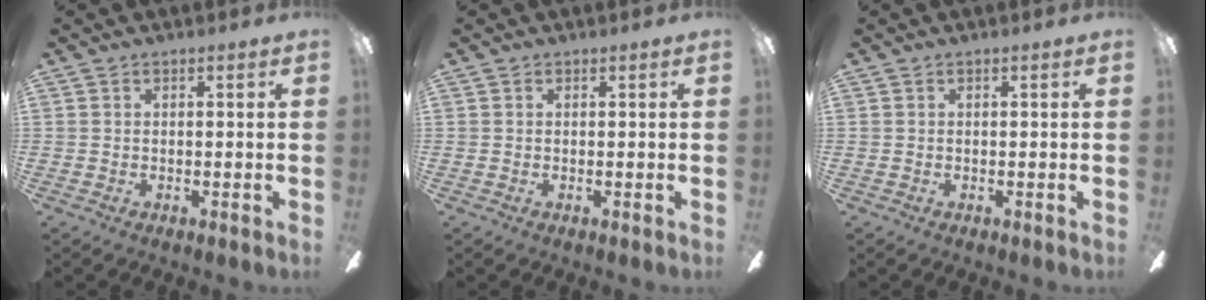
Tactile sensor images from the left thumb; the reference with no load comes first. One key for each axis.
{"total": 0.0}
{"total": 0.0}